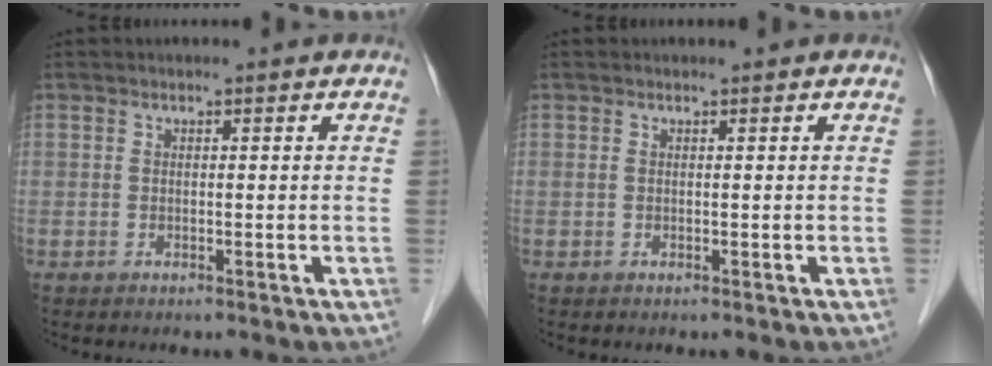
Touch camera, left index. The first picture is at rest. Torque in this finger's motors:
{"motor_torque": [-0.08, 0.11, 0.06, 0.00]}